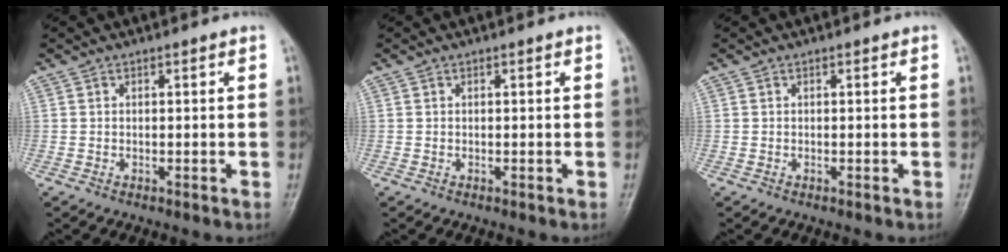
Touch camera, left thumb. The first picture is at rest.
{"total": 0.0}
{"total": 0.0}